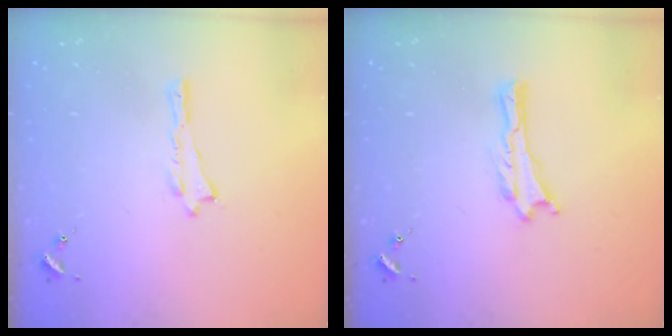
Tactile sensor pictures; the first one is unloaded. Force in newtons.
{"total": 0.0}